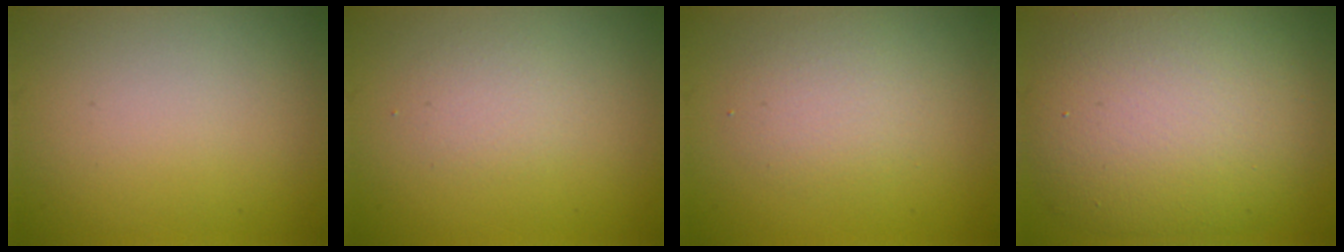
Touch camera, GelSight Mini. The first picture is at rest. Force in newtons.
{"total": 1.5, "press": 1.5, "slide": 0.1}
{"total": 2.4, "press": 2.4, "slide": 0.2}
{"total": 11.8, "press": 11.7, "slide": 1.0}